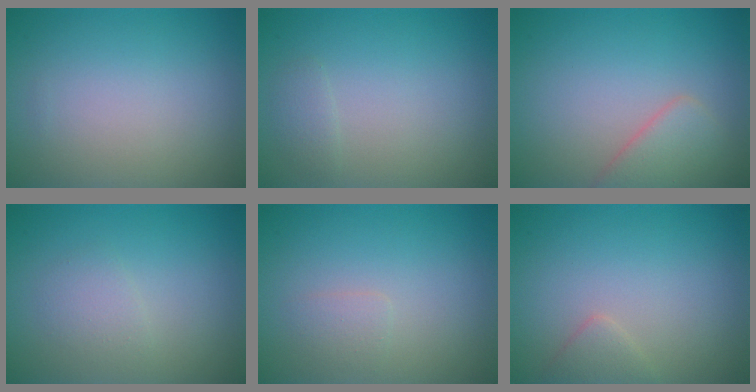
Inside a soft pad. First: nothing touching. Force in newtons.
{"total": 0.9, "press": 0.9, "slide": 0.0}
{"total": 2.9, "press": 2.9, "slide": 0.1}
{"total": 1.4, "press": 1.4, "slide": 0.1}
{"total": 1.0, "press": 1.0, "slide": 0.1}
{"total": 1.3, "press": 1.3, "slide": 0.0}